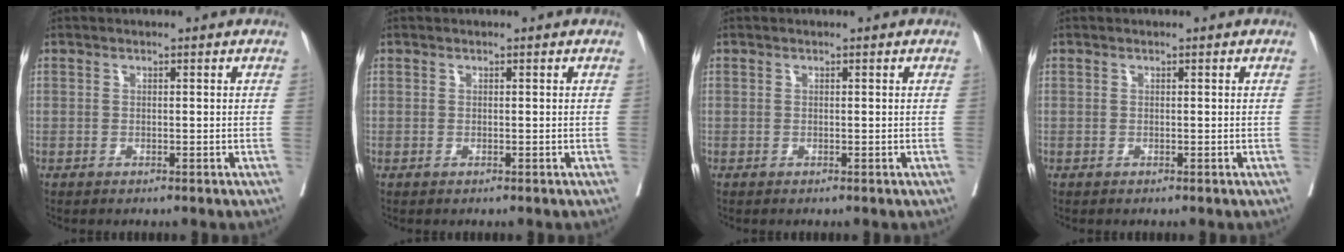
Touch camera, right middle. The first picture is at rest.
{"total": 0.0}
{"total": 0.0}
{"total": 0.0}